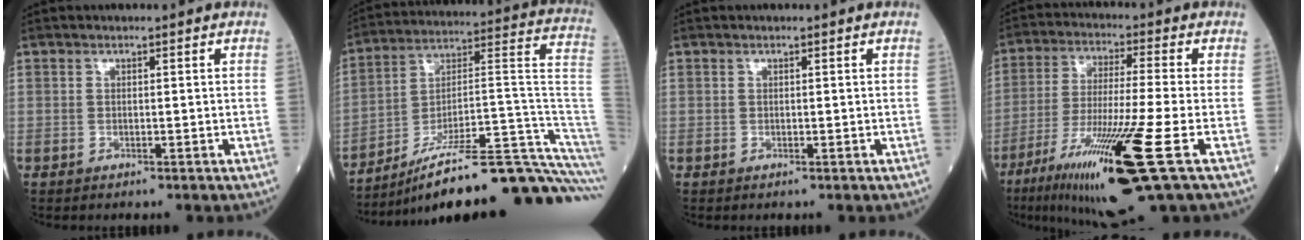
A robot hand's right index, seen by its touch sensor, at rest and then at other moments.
{"total": 26.6, "force": [-20.5, 0.0, 17.0], "torque": [-0.141, 0.037, -0.312]}
{"total": 0.0}
{"total": 17.5, "force": [-8.4, -0.5, 15.4], "torque": [-0.282, -0.049, -0.150]}